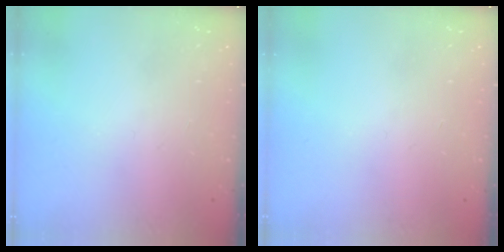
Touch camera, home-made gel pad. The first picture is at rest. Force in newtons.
{"total": 0.0}